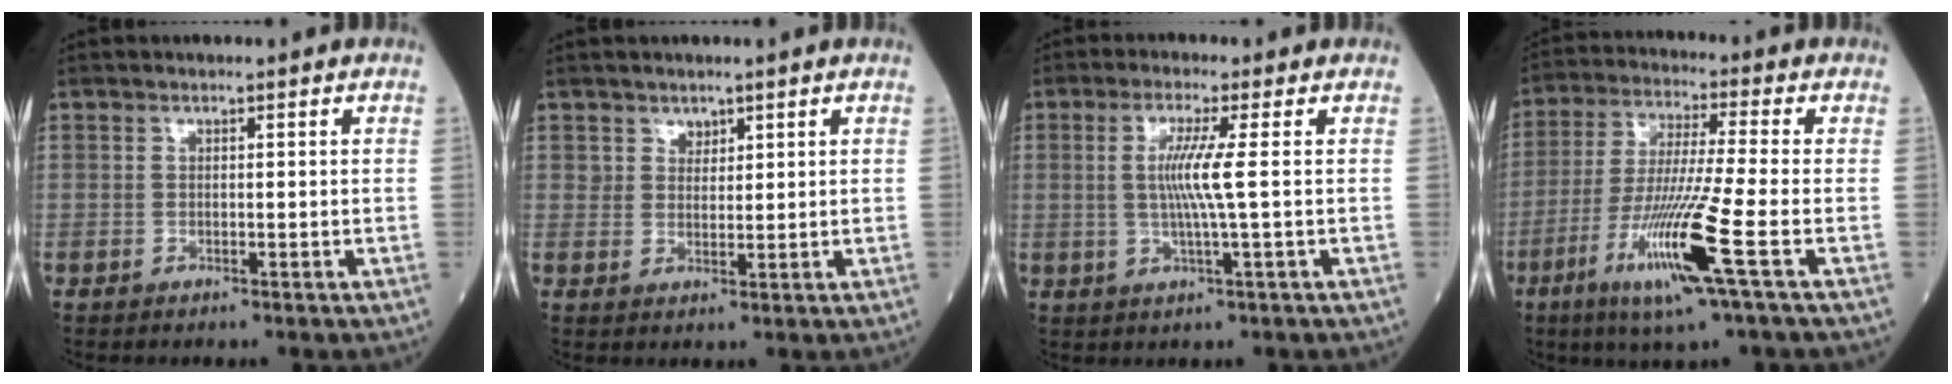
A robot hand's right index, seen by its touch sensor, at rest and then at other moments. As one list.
[{"total": 2.0, "force": [1.5, 1.3, 0.3], "torque": [0.000, -0.001, 0.025]}, {"total": 5.5, "force": [0.6, -1.0, 5.4], "torque": [-0.111, -0.004, 0.013]}, {"total": 13.3, "force": [-5.3, -1.2, 12.1], "torque": [-0.247, -0.029, -0.101]}]